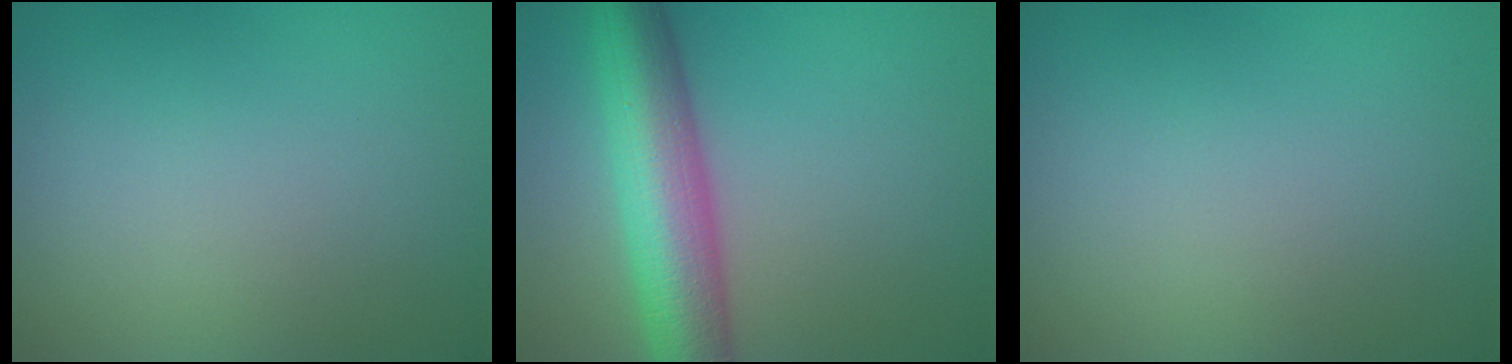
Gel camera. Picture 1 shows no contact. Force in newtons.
{"total": 8.7, "press": 8.7, "slide": 0.2}
{"total": 0.0}